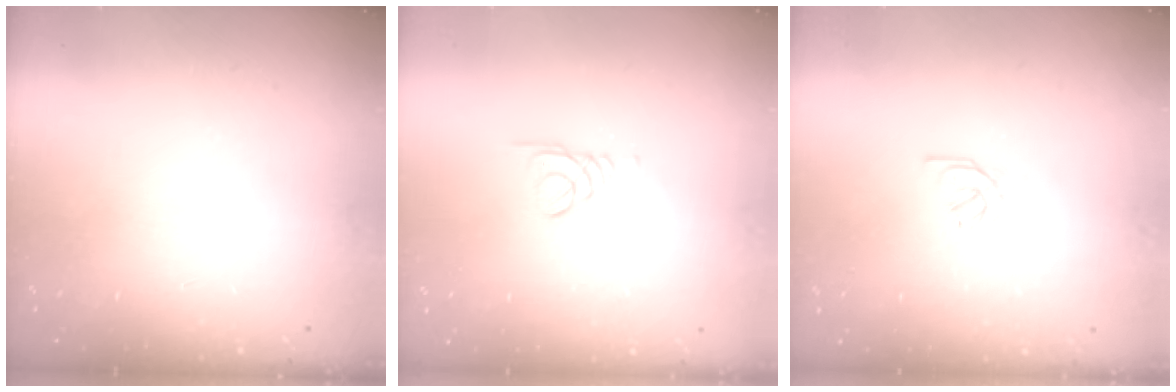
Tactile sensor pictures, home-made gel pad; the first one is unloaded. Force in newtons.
{"total": 1.0, "press": 1.0, "slide": 0.1}
{"total": 2.6, "press": 2.5, "slide": 0.7}